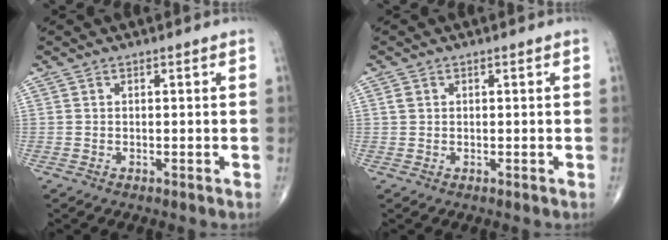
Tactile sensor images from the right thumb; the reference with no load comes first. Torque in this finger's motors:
{"motor_torque": [0.22, -0.04, 0.15, 0.05, -0.07]}